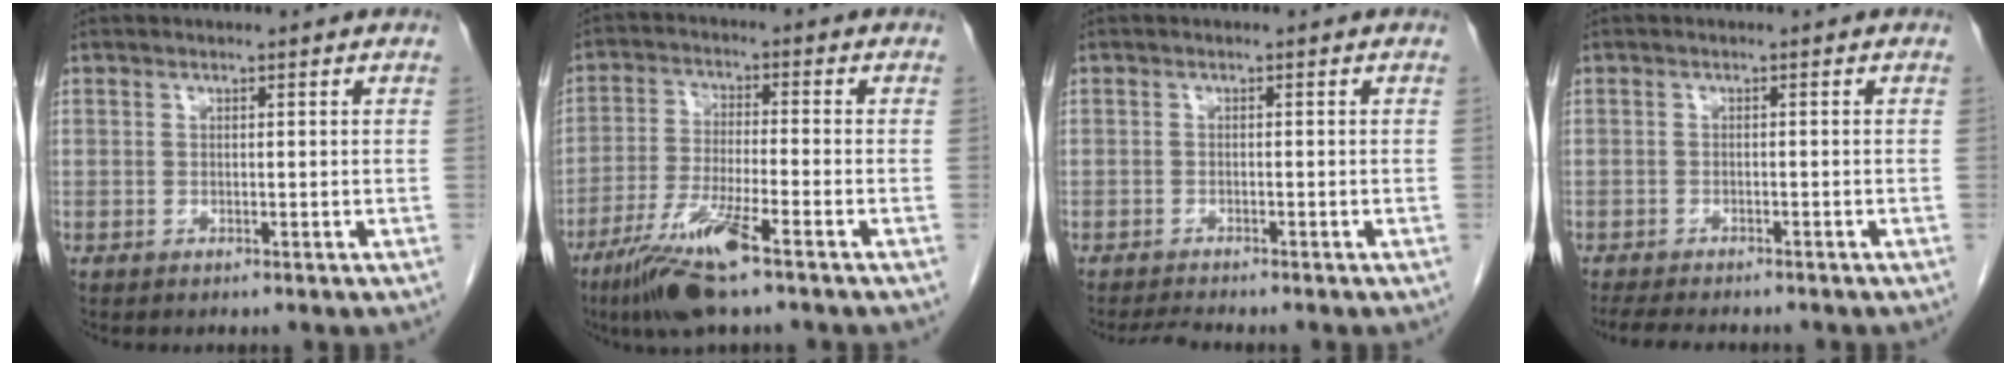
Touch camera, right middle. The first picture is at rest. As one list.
[{"total": 10.1, "force": [-6.2, 0.5, 7.9], "torque": [-0.161, -0.024, -0.117]}, {"total": 2.1, "force": [-2.0, -0.2, 0.5], "torque": [-0.014, -0.011, -0.036]}, {"total": 8.0, "force": [-6.9, 1.8, 3.6], "torque": [-0.054, -0.009, -0.098]}]